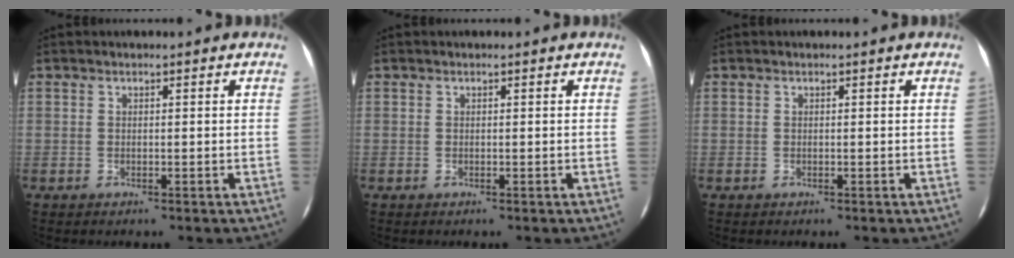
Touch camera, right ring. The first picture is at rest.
{"total": 0.0}
{"total": 0.0}